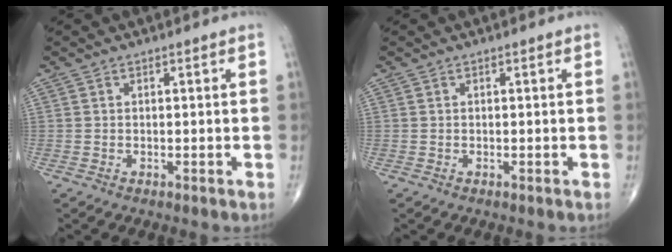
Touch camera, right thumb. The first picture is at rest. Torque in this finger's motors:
{"motor_torque": [0.00, 0.00, 0.00, 0.00, 0.00]}